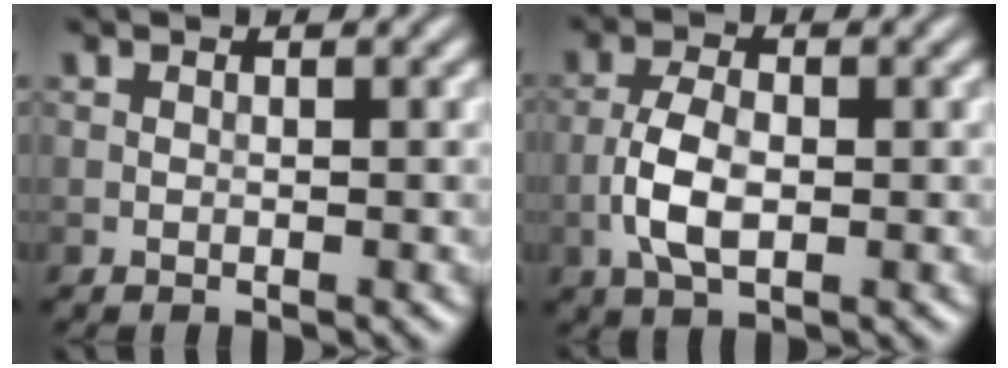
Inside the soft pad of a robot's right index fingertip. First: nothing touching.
{"total": 4.1, "force": [-1.0, 2.0, 3.4], "torque": [-0.070, 0.000, -0.024]}